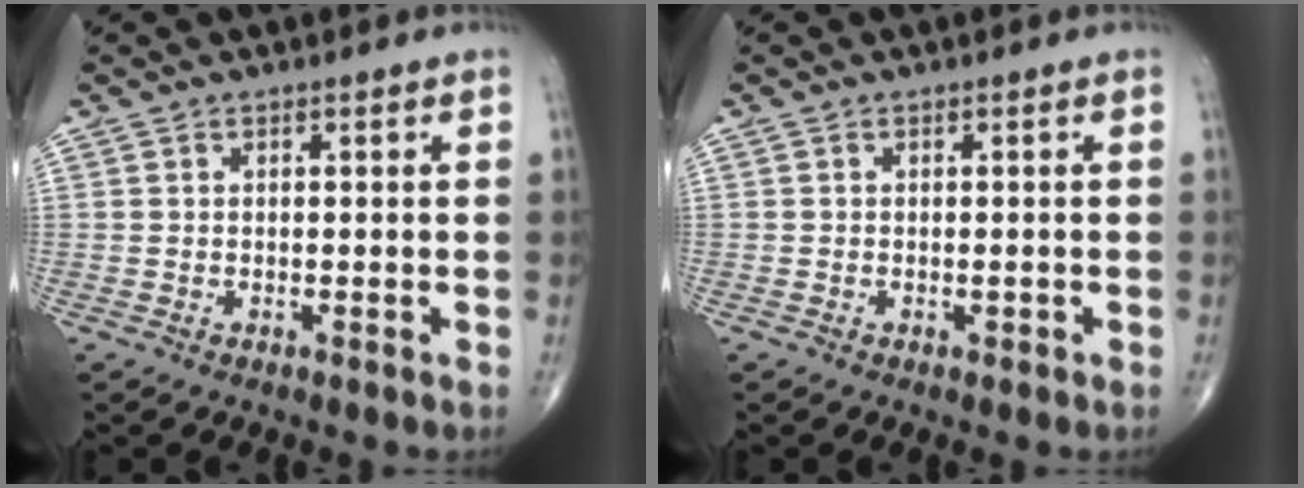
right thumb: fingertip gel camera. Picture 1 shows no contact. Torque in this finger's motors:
{"motor_torque": [3.11, 1.90, 1.66, -1.11, 0.82]}